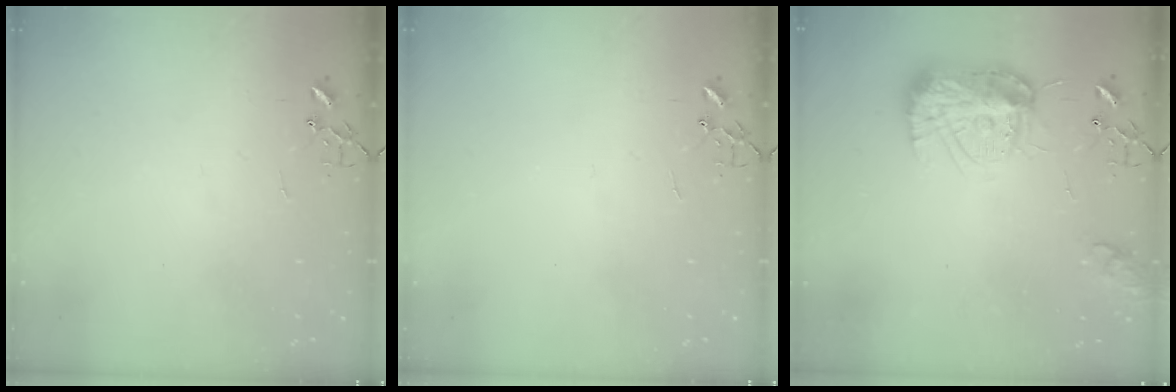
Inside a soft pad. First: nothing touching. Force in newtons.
{"total": 0.0}
{"total": 14.2, "press": 14.1, "slide": 1.1}